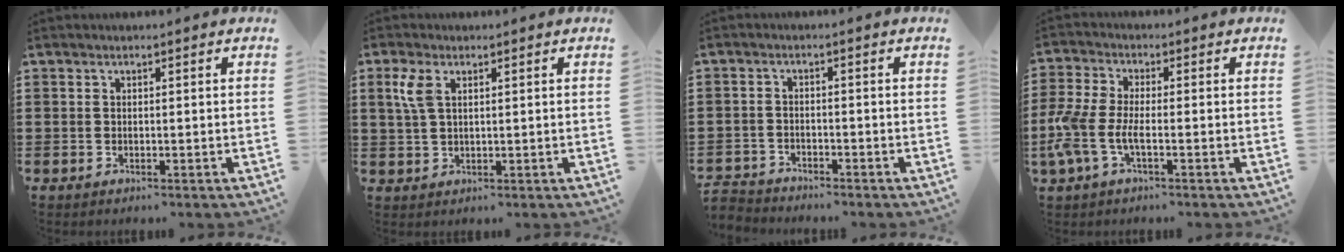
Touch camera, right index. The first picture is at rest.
{"total": 4.0, "force": [1.6, 1.9, 3.1], "torque": [-0.076, 0.005, 0.026]}
{"total": 2.4, "force": [-2.3, 0.3, -0.3], "torque": [-0.004, -0.001, -0.052]}
{"total": 5.7, "force": [-2.0, 2.0, 5.0], "torque": [-0.136, -0.014, -0.049]}